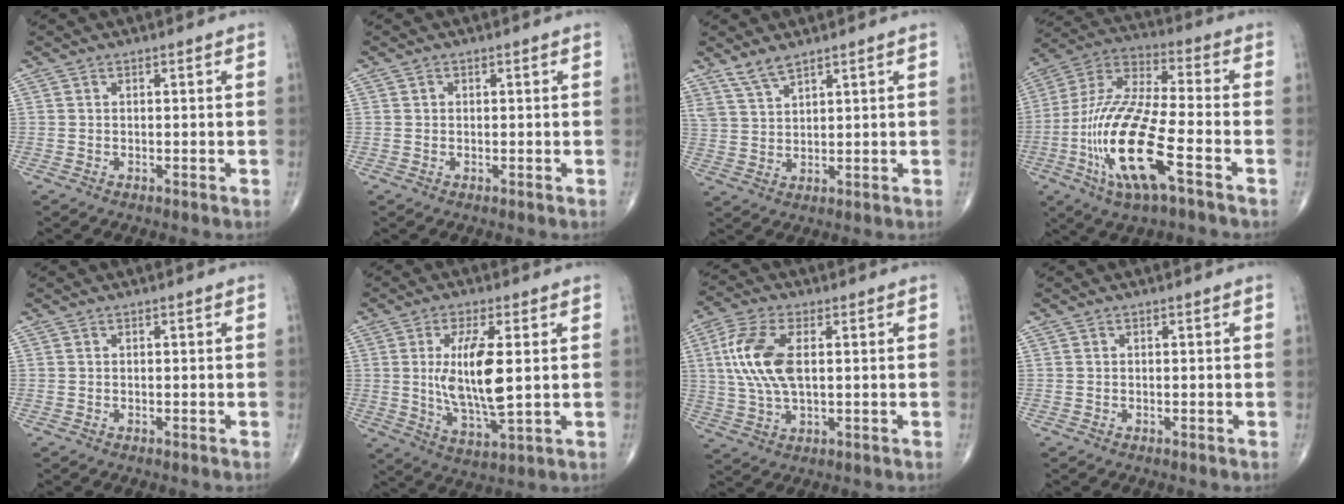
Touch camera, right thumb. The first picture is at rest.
{"total": 0.5, "force": [0.1, 0.5, 0.1], "torque": [0.001, 0.002, 0.001]}
{"total": 4.4, "force": [3.6, 1.2, 2.2], "torque": [-0.044, -0.017, 0.079]}
{"total": 20.6, "force": [-7.0, 5.6, 18.5], "torque": [-0.402, 0.022, -0.127]}
{"total": 0.0}
{"total": 12.6, "force": [1.5, 3.9, 11.9], "torque": [-0.225, -0.020, 0.034]}
{"total": 11.9, "force": [1.9, 5.8, 10.2], "torque": [-0.228, 0.004, 0.039]}
{"total": 0.0}